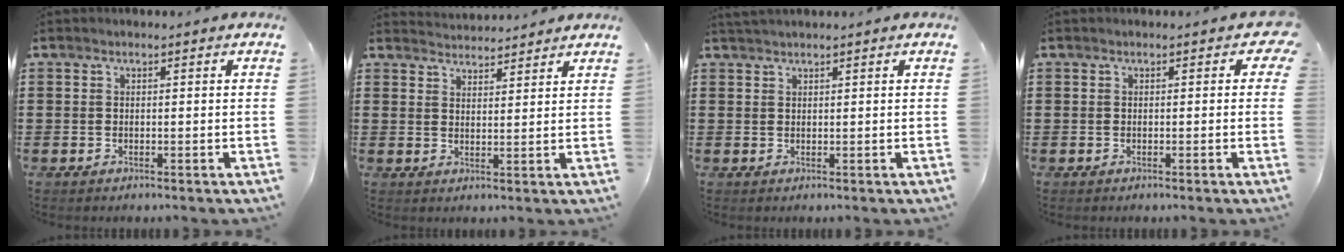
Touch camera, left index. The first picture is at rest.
{"total": 3.0, "force": [3.0, 0.0, -0.4], "torque": [-0.003, -0.011, 0.057]}
{"total": 1.2, "force": [1.1, 0.0, 0.4], "torque": [-0.008, 0.001, 0.022]}
{"total": 1.0, "force": [-0.1, 0.6, 0.7], "torque": [-0.009, 0.000, -0.005]}